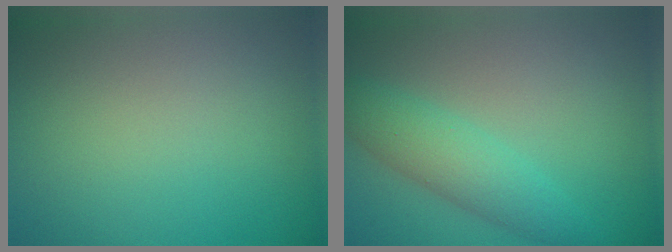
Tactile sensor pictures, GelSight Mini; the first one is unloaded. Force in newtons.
{"total": 3.8, "press": 3.8, "slide": 0.0}